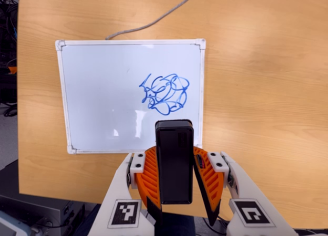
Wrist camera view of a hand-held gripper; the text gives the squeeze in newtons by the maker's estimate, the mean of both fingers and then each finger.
{"total": 6.5, "left": 6.2, "right": 6.9}